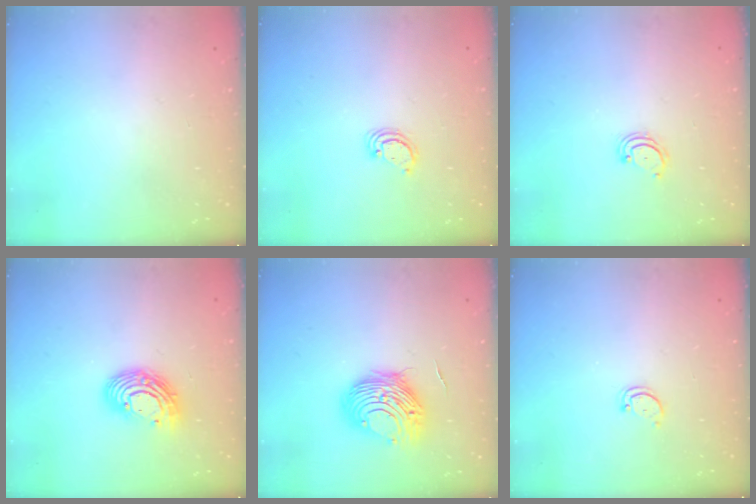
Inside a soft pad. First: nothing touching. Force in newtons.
{"total": 2.6, "press": 2.6, "slide": 0.3}
{"total": 2.8, "press": 2.8, "slide": 0.3}
{"total": 11.9, "press": 11.9, "slide": 1.0}
{"total": 10.7, "press": 10.7, "slide": 0.8}
{"total": 2.8, "press": 2.7, "slide": 0.3}